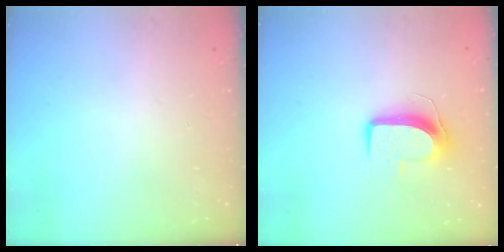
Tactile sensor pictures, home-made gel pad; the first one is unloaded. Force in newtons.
{"total": 9.6, "press": 9.6, "slide": 0.3}